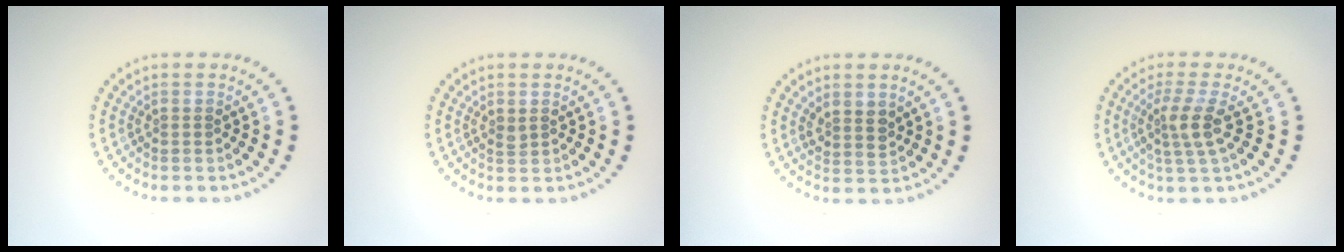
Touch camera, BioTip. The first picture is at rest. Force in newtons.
{"total": 0.6, "press": 0.5, "slide": 0.3}
{"total": 2.1, "press": 1.7, "slide": 1.2}
{"total": 2.7, "press": 2.1, "slide": 1.7}